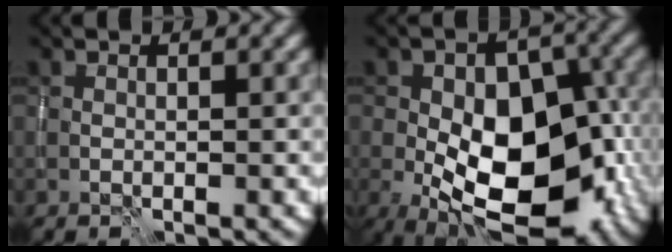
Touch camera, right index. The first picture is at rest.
{"total": 14.5, "force": [-3.9, 8.2, 11.3], "torque": [-0.163, -0.005, -0.058]}